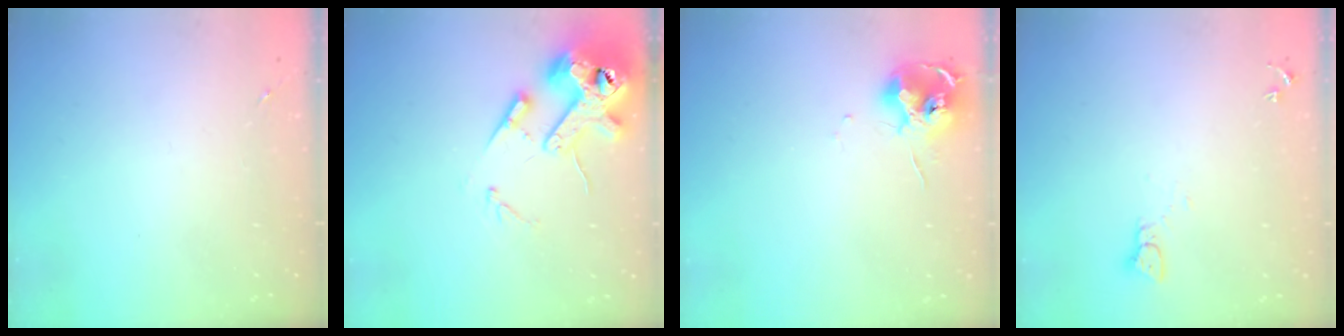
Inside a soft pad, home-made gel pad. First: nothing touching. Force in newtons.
{"total": 16.0, "press": 15.8, "slide": 2.5}
{"total": 12.0, "press": 11.9, "slide": 1.3}
{"total": 2.1, "press": 2.1, "slide": 0.2}